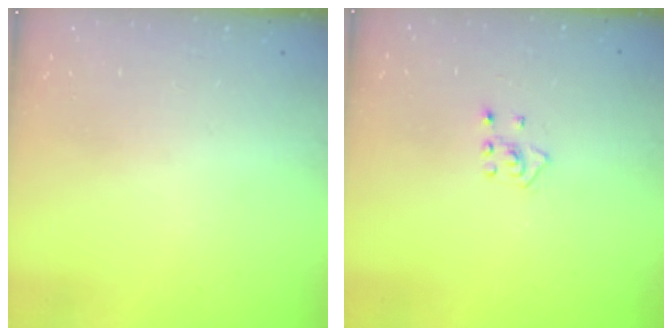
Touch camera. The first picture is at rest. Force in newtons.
{"total": 2.4, "press": 2.4, "slide": 0.5}